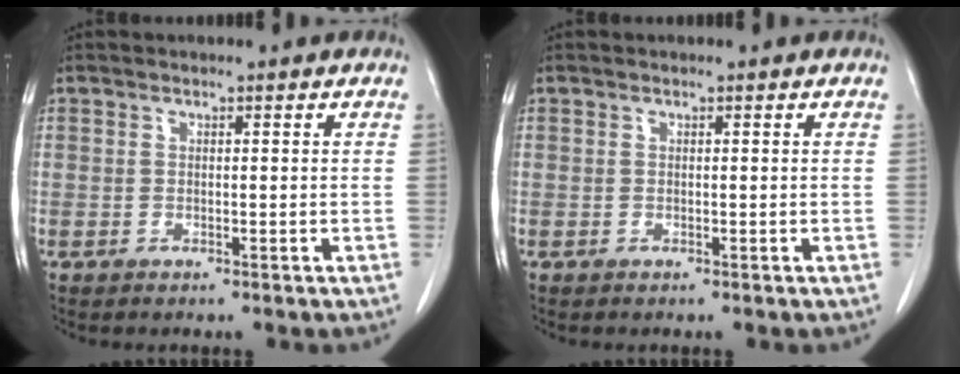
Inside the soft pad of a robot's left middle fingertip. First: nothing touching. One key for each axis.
{"total": 0.0}